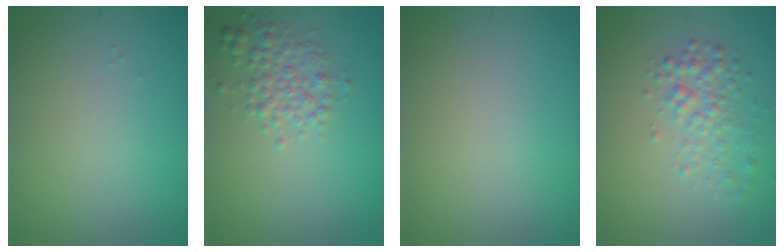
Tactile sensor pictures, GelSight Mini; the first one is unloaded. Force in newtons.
{"total": 2.5, "press": 2.5, "slide": 0.0}
{"total": 0.0}
{"total": 2.5, "press": 2.5, "slide": 0.1}